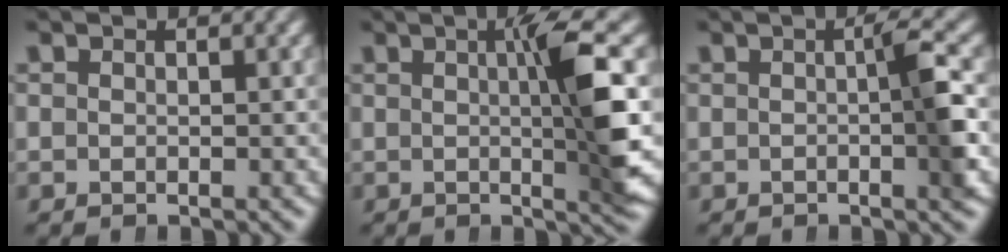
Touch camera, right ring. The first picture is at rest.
{"total": 6.1, "force": [0.4, 0.0, 6.1], "torque": [-0.091, 0.000, 0.007]}
{"total": 3.3, "force": [-0.3, -0.1, 3.3], "torque": [-0.041, 0.006, -0.008]}